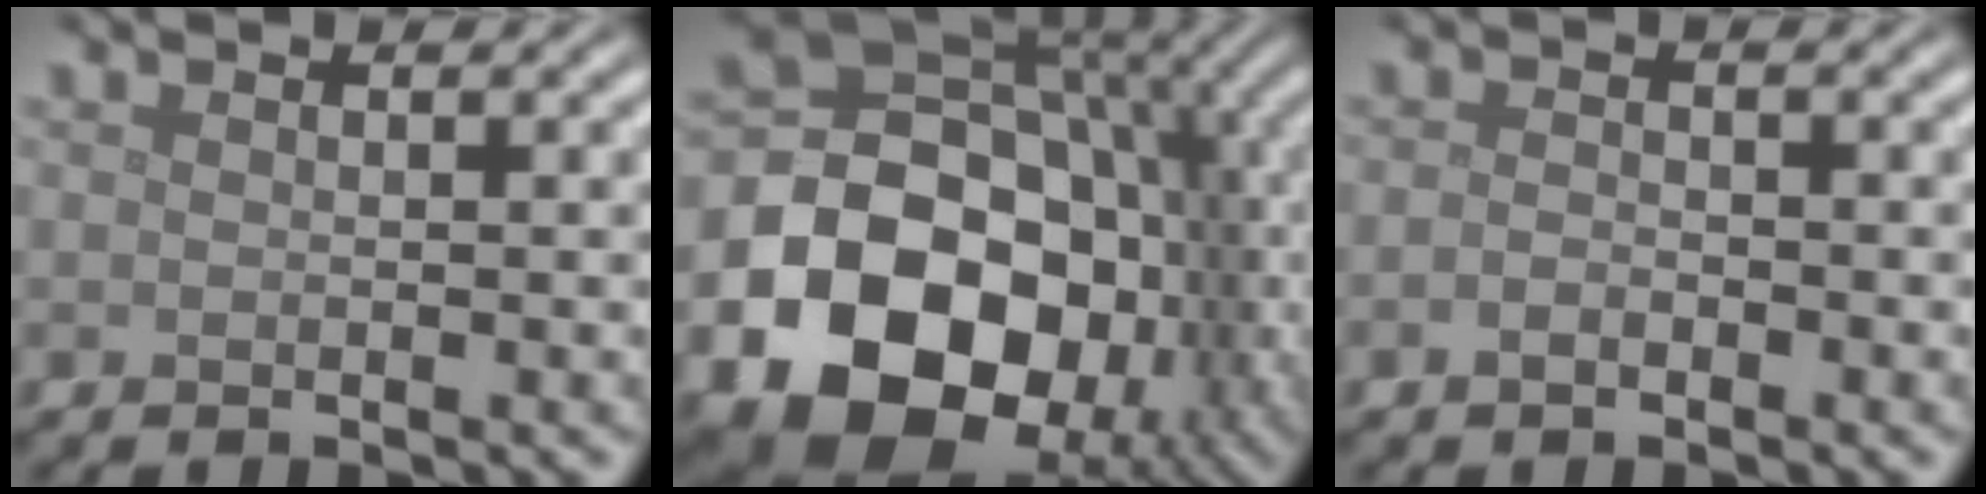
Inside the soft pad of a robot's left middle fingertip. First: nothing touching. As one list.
[{"total": 21.4, "force": [-6.8, 17.4, 10.4], "torque": [-0.163, -0.037, -0.125]}, {"total": 1.1, "force": [-0.7, 0.6, 0.7], "torque": [-0.015, 0.000, -0.015]}]